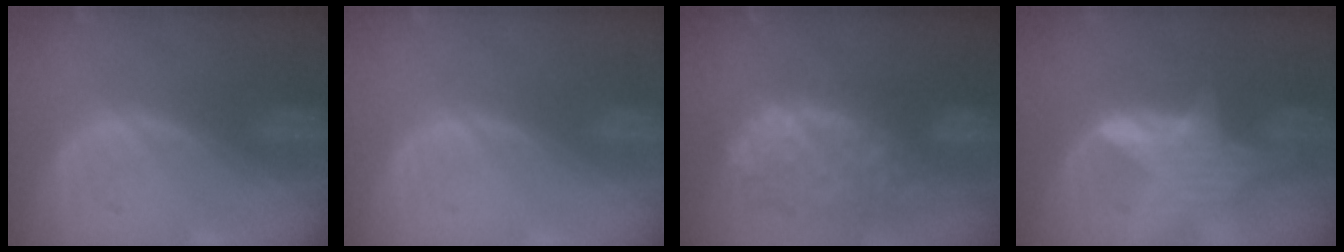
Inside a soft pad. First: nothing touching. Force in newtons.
{"total": 0.0}
{"total": 12.0, "press": 9.9, "slide": 6.8}
{"total": 6.0, "press": 5.9, "slide": 1.1}